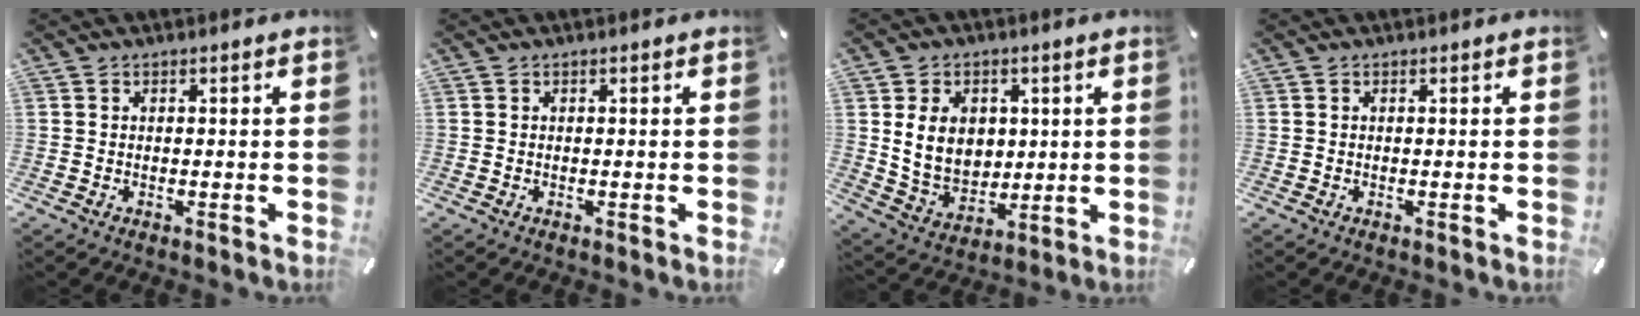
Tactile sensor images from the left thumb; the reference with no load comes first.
{"total": 0.0}
{"total": 10.2, "force": [2.6, 8.4, 5.1], "torque": [-0.108, -0.006, 0.048]}
{"total": 0.0}